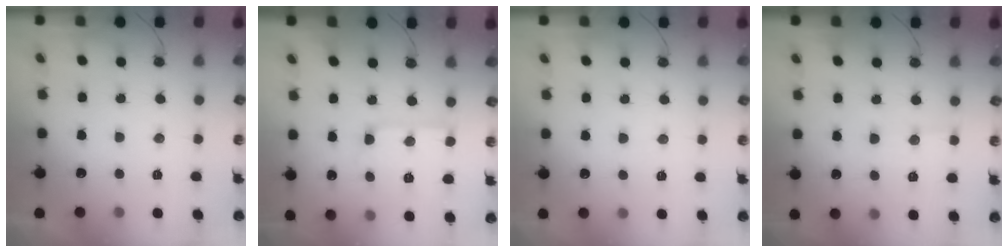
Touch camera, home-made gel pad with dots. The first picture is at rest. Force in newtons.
{"total": 9.5, "press": 9.5, "slide": 0.7}
{"total": 2.5, "press": 2.5, "slide": 0.3}
{"total": 6.7, "press": 6.7, "slide": 0.4}